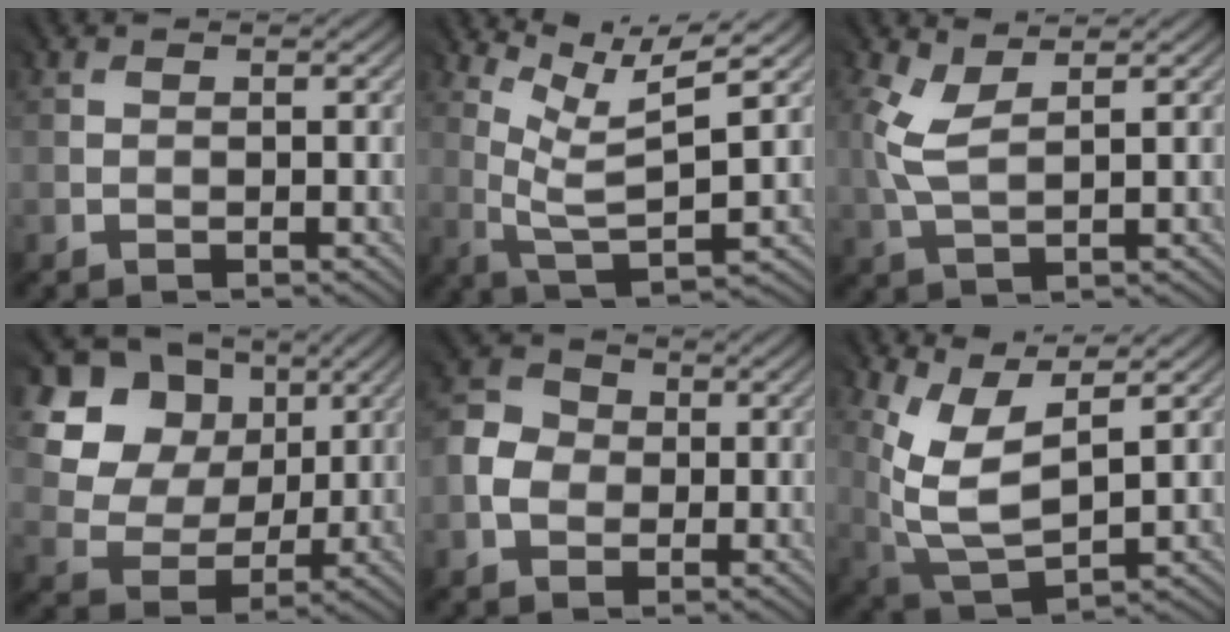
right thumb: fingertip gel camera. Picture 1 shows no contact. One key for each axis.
{"total": 5.9, "fx": 3.8, "fy": 0.7, "fz": 4.5, "tx": -0.099, "ty": 0.002, "tz": 0.088}
{"total": 3.3, "fx": 1.7, "fy": 1.2, "fz": 2.6, "tx": -0.081, "ty": 0.003, "tz": 0.039}
{"total": 12.2, "fx": 5.1, "fy": 9.9, "fz": 5.0, "tx": -0.152, "ty": 0.040, "tz": 0.109}
{"total": 4.0, "fx": -1.0, "fy": 3.6, "fz": 1.4, "tx": -0.035, "ty": 0.005, "tz": -0.025}
{"total": 7.7, "fx": 3.7, "fy": 3.0, "fz": 6.1, "tx": -0.156, "ty": -0.003, "tz": 0.083}